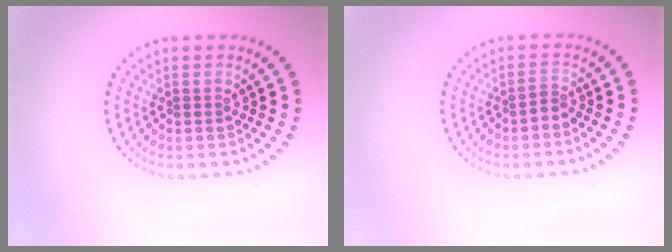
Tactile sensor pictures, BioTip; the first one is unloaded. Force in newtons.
{"total": 0.8, "press": 0.4, "slide": 0.7}